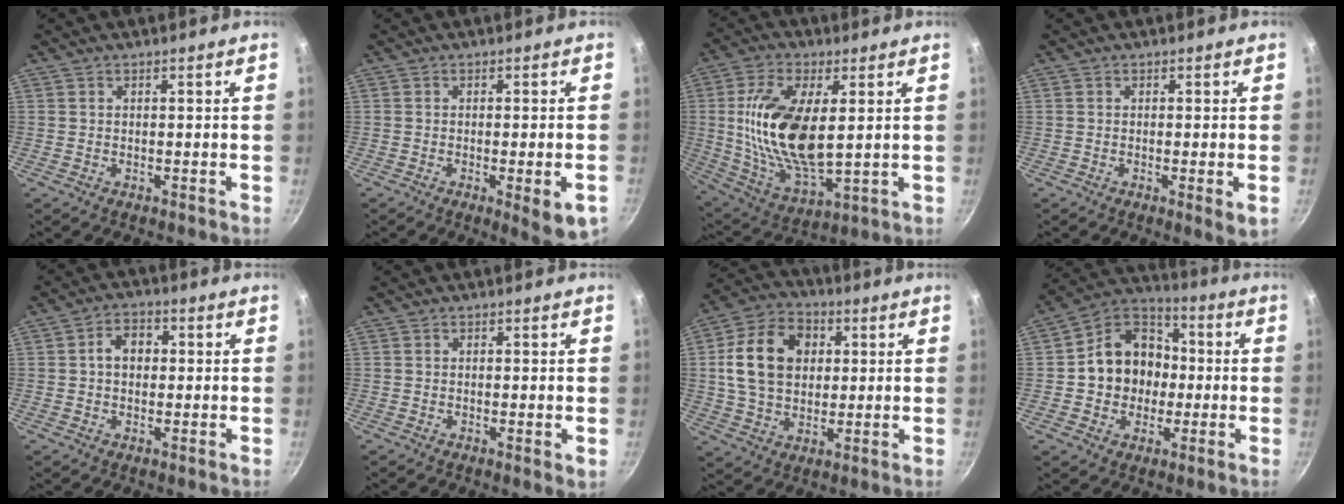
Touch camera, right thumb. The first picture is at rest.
{"total": 7.0, "force": [-2.4, 1.4, 6.5], "torque": [-0.078, -0.001, -0.028]}
{"total": 19.0, "force": [2.6, 9.2, 16.5], "torque": [-0.308, -0.013, 0.054]}
{"total": 3.2, "force": [-0.6, 0.3, 3.1], "torque": [-0.052, -0.012, -0.009]}
{"total": 5.4, "force": [0.5, 4.1, 3.4], "torque": [-0.029, 0.013, 0.001]}
{"total": 1.6, "force": [-0.1, 0.1, 1.6], "torque": [-0.025, -0.007, -0.004]}
{"total": 15.5, "force": [2.9, 11.5, 10.0], "torque": [-0.159, 0.009, 0.041]}
{"total": 14.4, "force": [-0.4, 12.3, 7.4], "torque": [-0.083, 0.035, -0.021]}